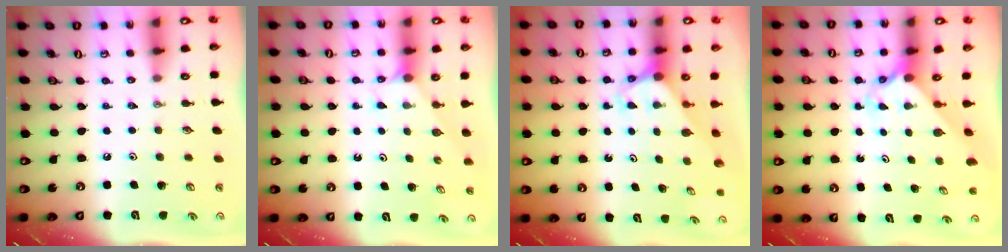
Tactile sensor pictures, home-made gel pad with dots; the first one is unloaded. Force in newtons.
{"total": 1.2, "press": 1.2, "slide": 0.2}
{"total": 3.2, "press": 3.2, "slide": 0.2}
{"total": 2.0, "press": 2.0, "slide": 0.2}